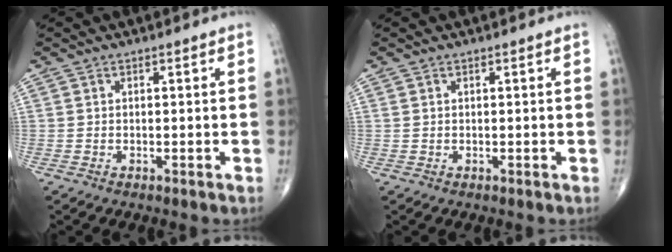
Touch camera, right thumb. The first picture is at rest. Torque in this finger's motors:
{"motor_torque": [-0.10, -0.30, -0.23, -0.04, -0.03]}